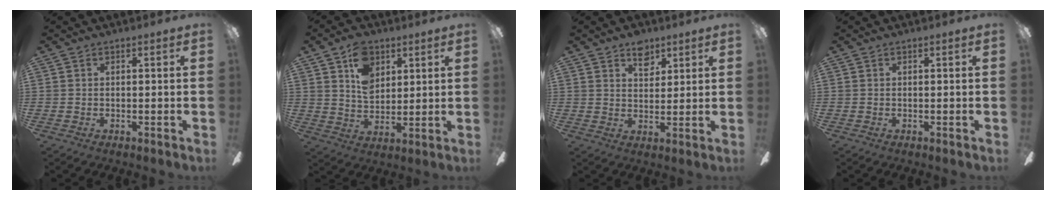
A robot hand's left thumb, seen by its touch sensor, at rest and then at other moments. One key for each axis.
{"total": 10.0, "fx": 5.2, "fy": 6.9, "fz": 5.2, "tx": -0.081, "ty": -0.005, "tz": 0.095}
{"total": 6.1, "fx": 4.2, "fy": 3.7, "fz": 2.5, "tx": -0.024, "ty": -0.015, "tz": 0.071}
{"total": 0.0}